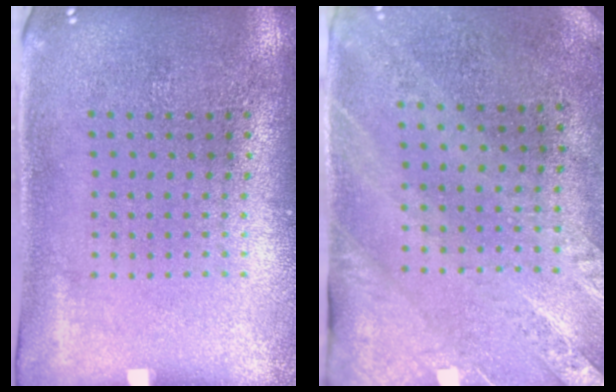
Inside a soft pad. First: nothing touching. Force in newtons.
{"total": 2.5, "press": 2.1, "slide": 1.3}